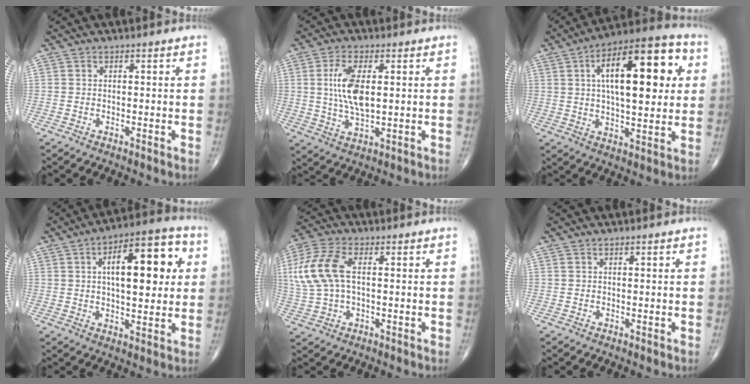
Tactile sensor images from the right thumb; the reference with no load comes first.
{"total": 9.3, "force": [1.5, 4.0, 8.3], "torque": [-0.167, -0.009, 0.032]}
{"total": 21.9, "force": [5.4, 9.1, 19.2], "torque": [-0.269, 0.008, 0.073]}
{"total": 16.7, "force": [3.9, 7.1, 14.6], "torque": [-0.184, 0.011, 0.052]}
{"total": 11.7, "force": [1.6, 6.2, 9.8], "torque": [-0.234, 0.017, 0.033]}
{"total": 0.0}